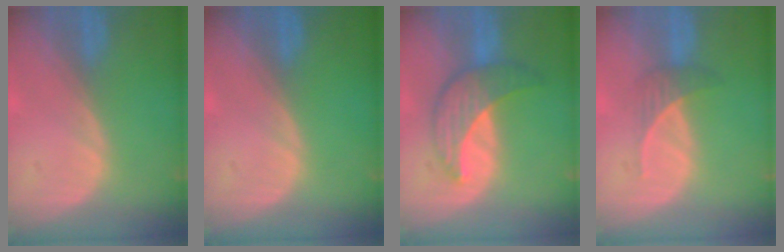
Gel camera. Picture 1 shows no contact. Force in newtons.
{"total": 0.0}
{"total": 7.0, "press": 7.0, "slide": 0.4}
{"total": 2.8, "press": 2.7, "slide": 0.9}